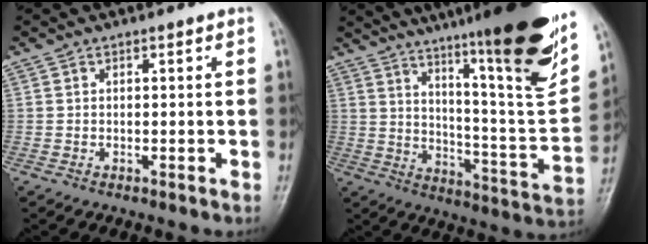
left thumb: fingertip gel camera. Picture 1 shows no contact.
{"total": 27.4, "force": [17.8, 3.2, 20.6], "torque": [-0.289, -0.078, 0.268]}